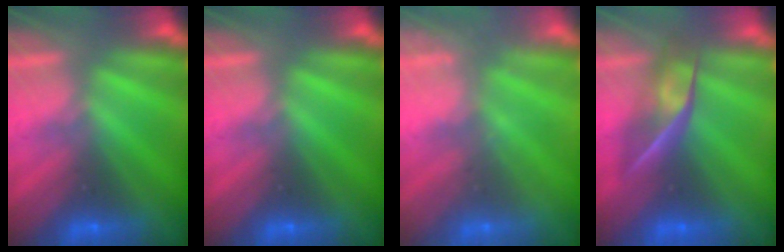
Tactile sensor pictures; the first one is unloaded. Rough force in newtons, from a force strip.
{"total": 0.0}
{"total": 2.4}
{"total": 2.6}